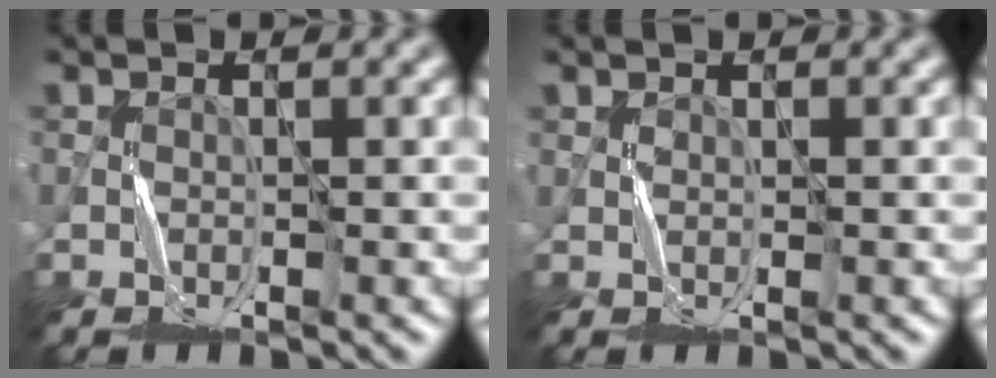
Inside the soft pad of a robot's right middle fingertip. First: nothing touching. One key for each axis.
{"total": 0.5, "fx": 0.4, "fy": 0.3, "fz": 0.1, "tx": -0.006, "ty": -0.001, "tz": 0.011}